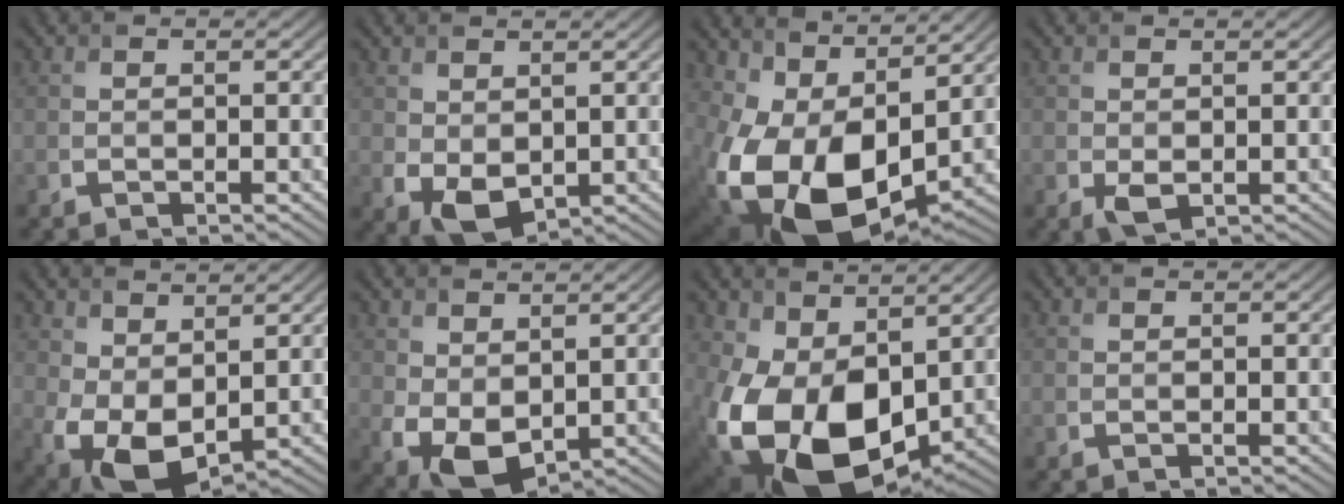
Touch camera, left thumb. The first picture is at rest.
{"total": 4.9, "force": [0.1, 3.2, 3.7], "torque": [-0.089, -0.010, 0.008]}
{"total": 16.0, "force": [0.8, 9.9, 12.5], "torque": [-0.255, -0.034, 0.023]}
{"total": 1.8, "force": [-0.2, 1.1, 1.4], "torque": [-0.033, -0.008, 0.001]}
{"total": 8.8, "force": [0.8, 5.4, 6.9], "torque": [-0.164, -0.017, 0.020]}
{"total": 7.0, "force": [0.2, 4.4, 5.4], "torque": [-0.133, -0.018, 0.006]}
{"total": 15.2, "force": [-0.3, 10.2, 11.3], "torque": [-0.255, -0.037, -0.002]}
{"total": 0.0}